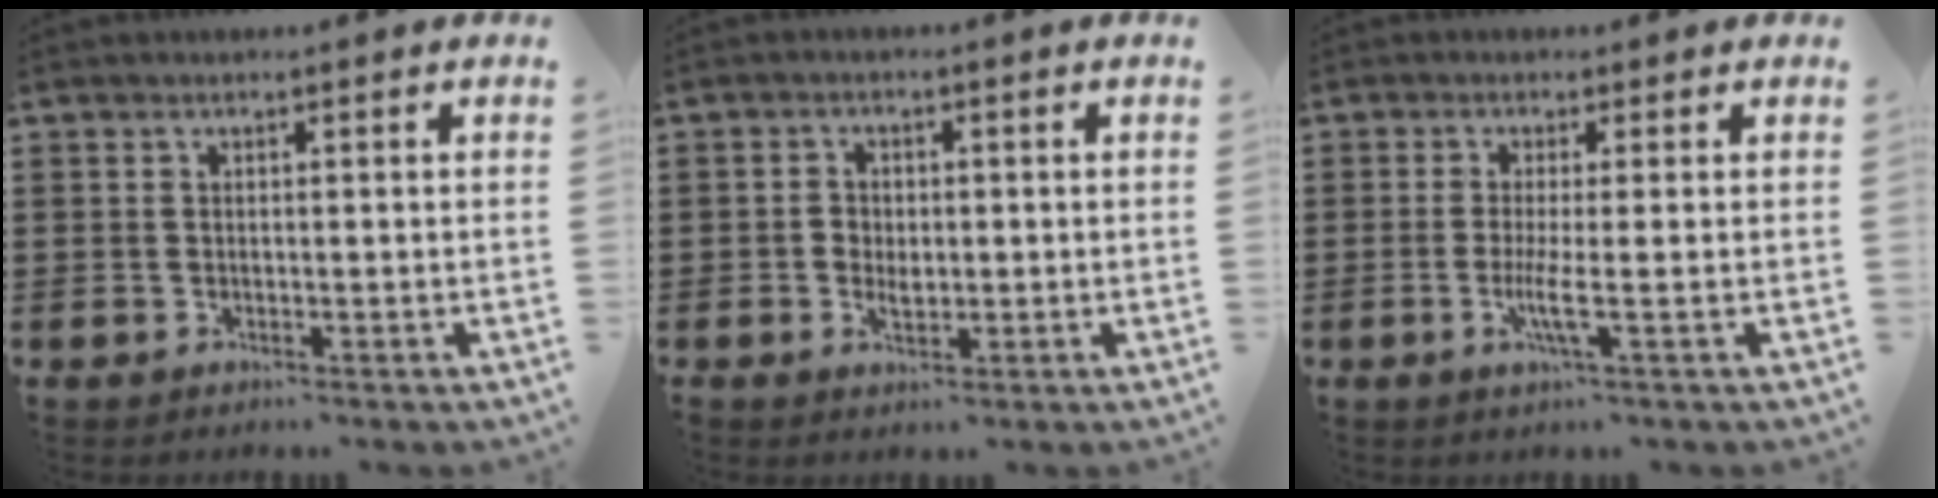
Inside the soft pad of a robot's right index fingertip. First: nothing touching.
{"total": 2.2, "force": [-0.3, 1.6, 1.4], "torque": [-0.030, 0.004, -0.006]}
{"total": 4.0, "force": [-0.8, 0.0, 3.9], "torque": [-0.068, -0.009, -0.016]}